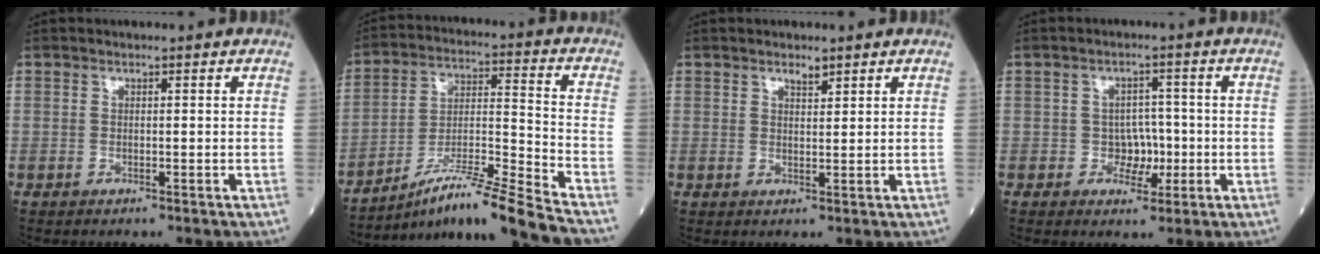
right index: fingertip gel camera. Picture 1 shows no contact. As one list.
[{"total": 14.4, "force": [-12.3, -2.6, 7.1], "torque": [-0.118, 0.001, -0.215]}, {"total": 1.6, "force": [1.3, 0.5, 0.8], "torque": [-0.014, -0.002, 0.021]}, {"total": 3.6, "force": [-0.8, 3.0, 1.9], "torque": [-0.020, 0.009, -0.008]}]